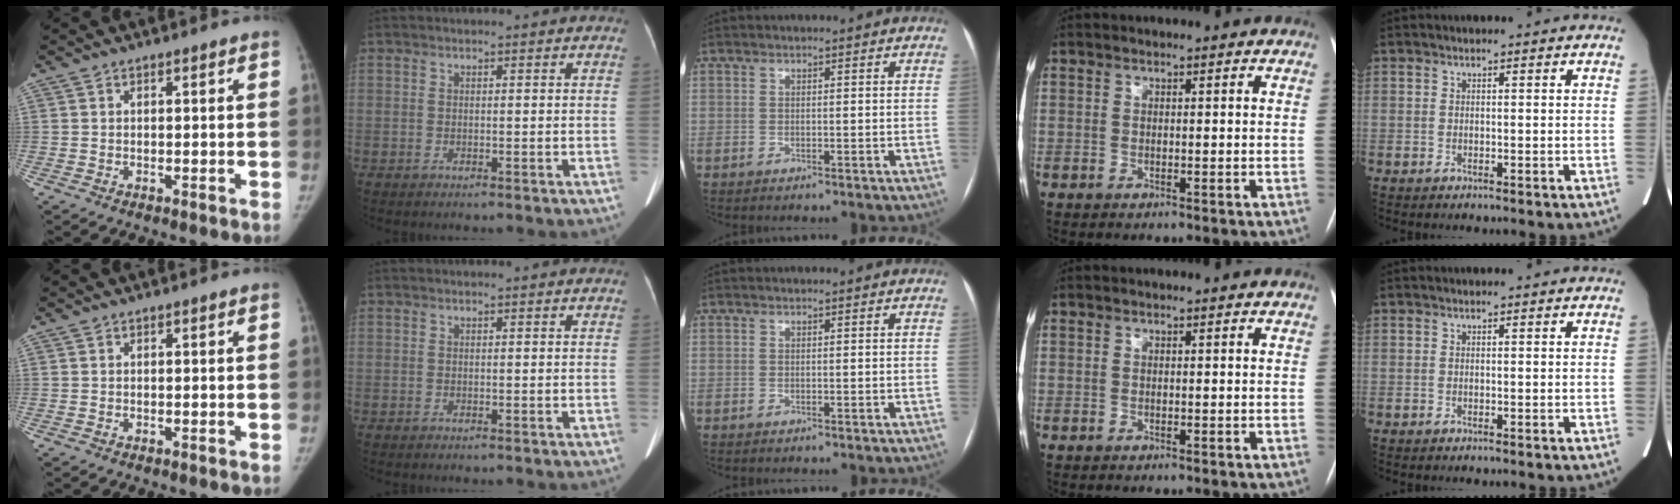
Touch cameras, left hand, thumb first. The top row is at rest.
{}